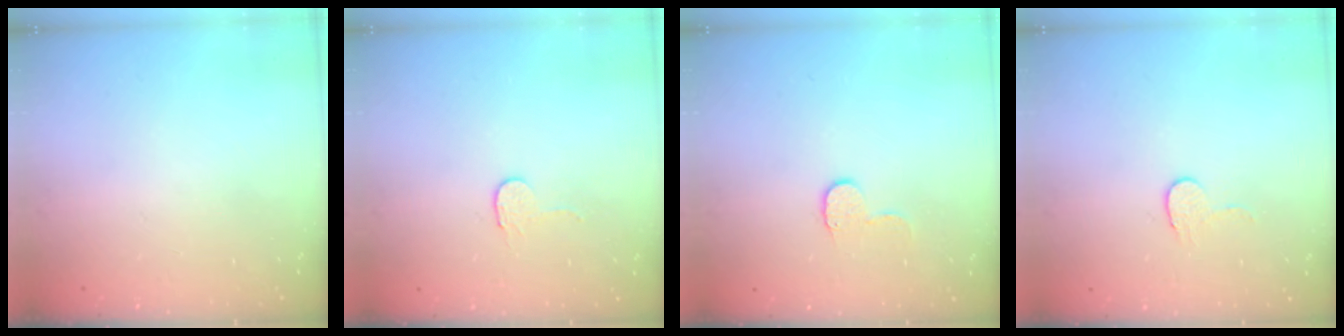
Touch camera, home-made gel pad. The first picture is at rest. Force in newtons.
{"total": 2.7, "press": 2.7, "slide": 0.2}
{"total": 5.7, "press": 5.7, "slide": 0.5}
{"total": 6.2, "press": 6.2, "slide": 0.5}